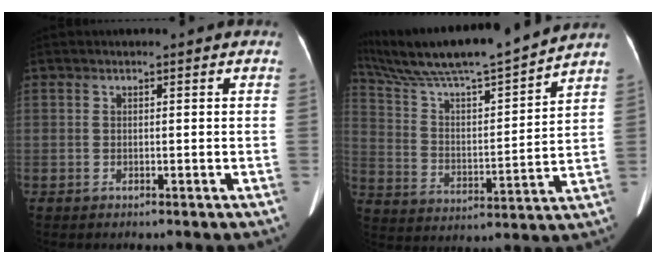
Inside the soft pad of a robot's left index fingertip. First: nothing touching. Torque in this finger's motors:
{"motor_torque": [0.46, -0.99, 0.07, 0.03]}